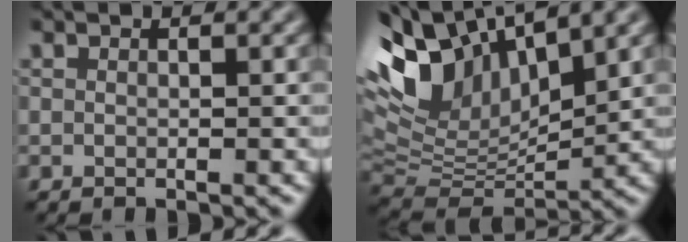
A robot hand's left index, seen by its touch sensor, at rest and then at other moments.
{"total": 10.9, "force": [5.5, 5.7, 7.5], "torque": [-0.167, 0.019, 0.100]}